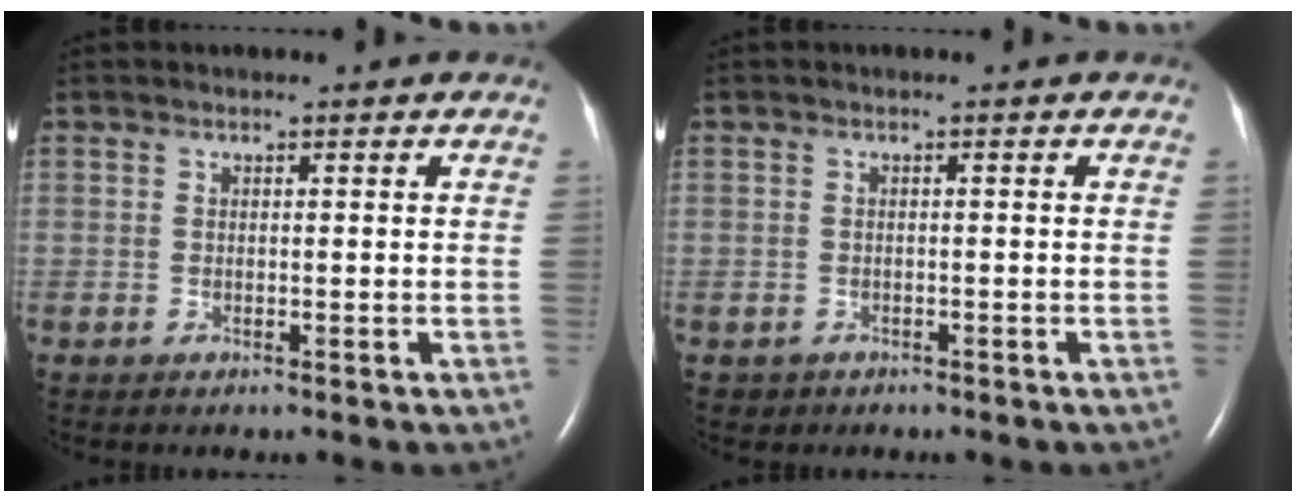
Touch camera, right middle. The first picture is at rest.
{"total": 1.3, "force": [-0.8, 1.0, -0.1], "torque": [-0.010, 0.004, -0.009]}